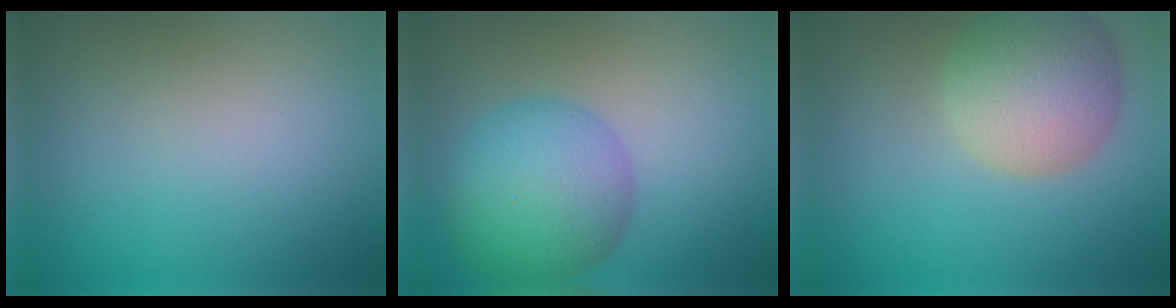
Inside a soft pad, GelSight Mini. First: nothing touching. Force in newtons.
{"total": 7.5, "press": 7.5, "slide": 0.4}
{"total": 6.3, "press": 6.2, "slide": 0.4}